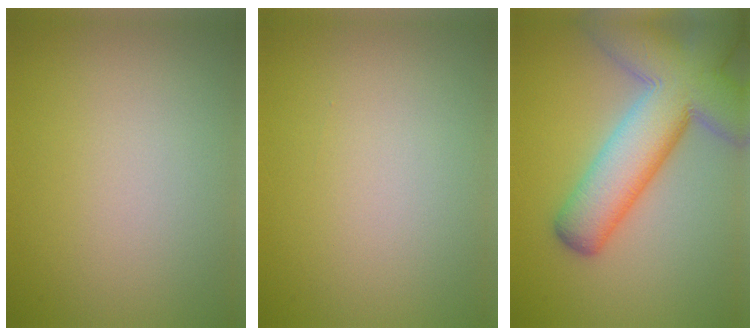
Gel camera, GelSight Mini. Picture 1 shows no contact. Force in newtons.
{"total": 0.0}
{"total": 11.6, "press": 11.6, "slide": 0.7}